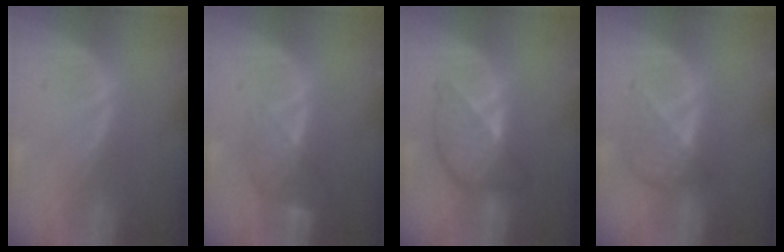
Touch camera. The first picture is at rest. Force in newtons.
{"total": 4.4, "press": 3.8, "slide": 2.3}
{"total": 6.3, "press": 6.2, "slide": 0.4}
{"total": 4.6, "press": 4.3, "slide": 1.7}